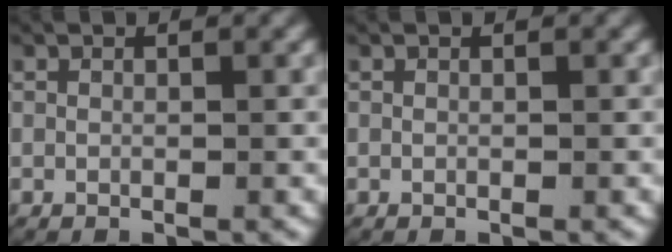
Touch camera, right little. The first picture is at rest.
{"total": 0.0}